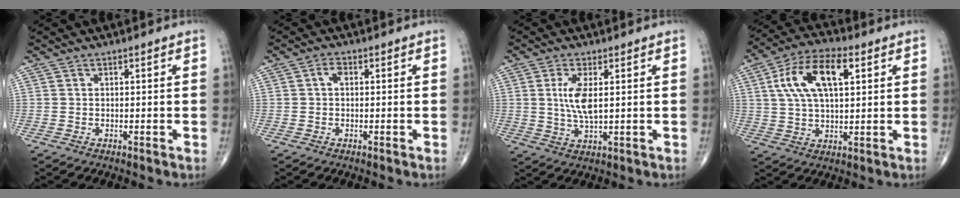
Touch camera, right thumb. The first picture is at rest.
{"total": 1.7, "force": [0.2, 1.0, 1.3], "torque": [-0.020, 0.006, 0.000]}
{"total": 6.3, "force": [1.2, 2.2, 5.8], "torque": [-0.125, -0.012, 0.028]}
{"total": 13.6, "force": [4.2, 6.4, 11.3], "torque": [-0.210, 0.013, 0.073]}